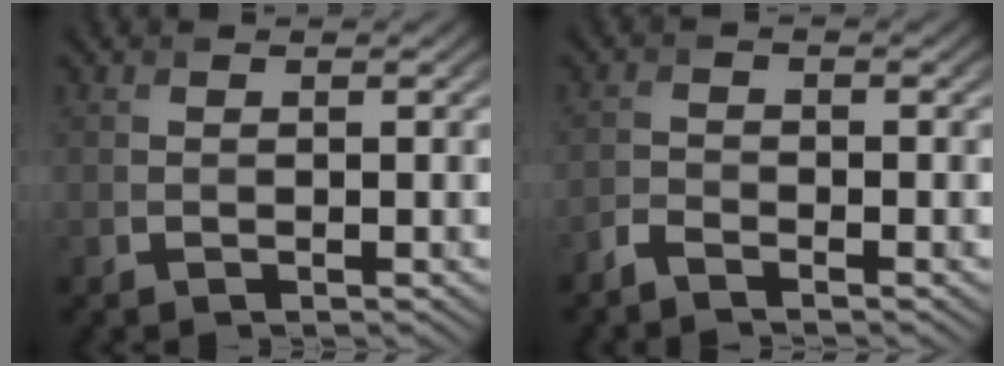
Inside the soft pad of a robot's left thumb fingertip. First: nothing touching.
{"total": 1.9, "force": [-1.7, 0.4, 0.7], "torque": [-0.018, -0.002, -0.044]}